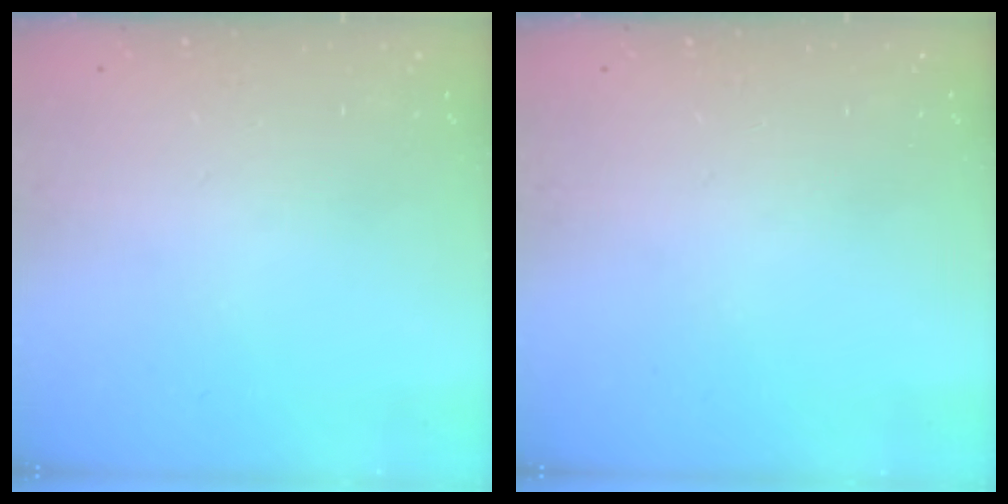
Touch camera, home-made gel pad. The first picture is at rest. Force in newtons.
{"total": 0.0}